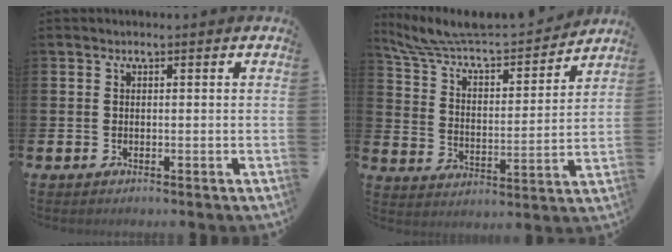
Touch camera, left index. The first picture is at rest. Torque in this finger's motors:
{"motor_torque": [0.07, -0.68, 0.34, 0.11]}